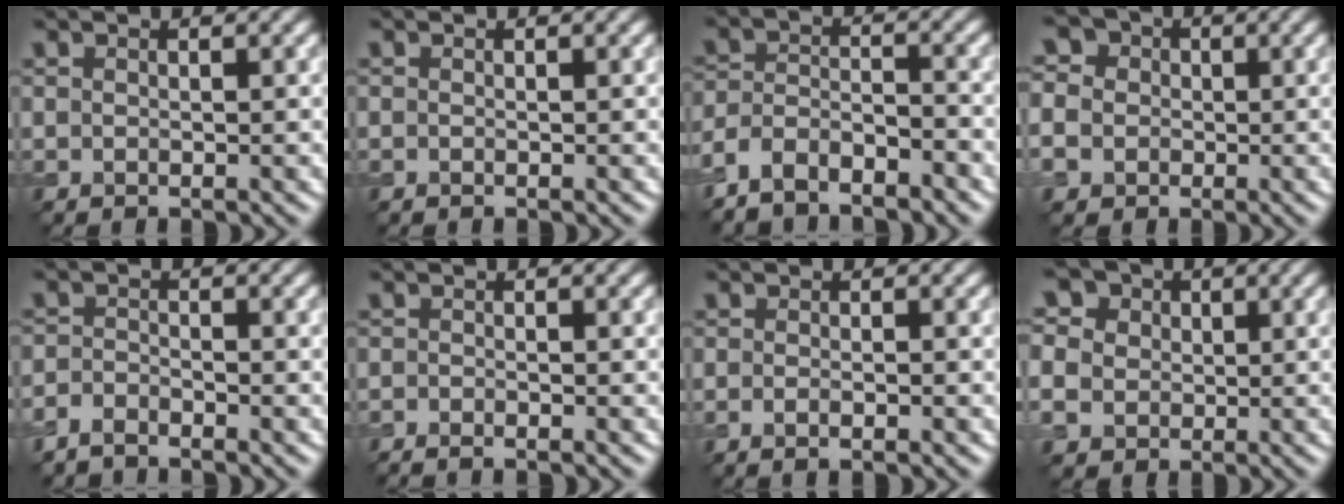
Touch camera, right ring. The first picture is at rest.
{"total": 0.0}
{"total": 4.9, "force": [-4.1, 1.6, 2.2], "torque": [-0.036, -0.002, -0.083]}
{"total": 8.0, "force": [-0.1, 7.3, 3.2], "torque": [-0.072, 0.021, -0.042]}
{"total": 2.3, "force": [-2.1, 0.8, 0.5], "torque": [-0.010, -0.001, -0.050]}
{"total": 1.1, "force": [-0.9, 0.1, 0.6], "torque": [-0.013, -0.003, -0.017]}
{"total": 2.1, "force": [-0.3, 1.0, 1.8], "torque": [-0.008, 0.006, -0.015]}
{"total": 9.7, "force": [1.8, 8.4, 4.4], "torque": [-0.101, 0.028, 0.003]}